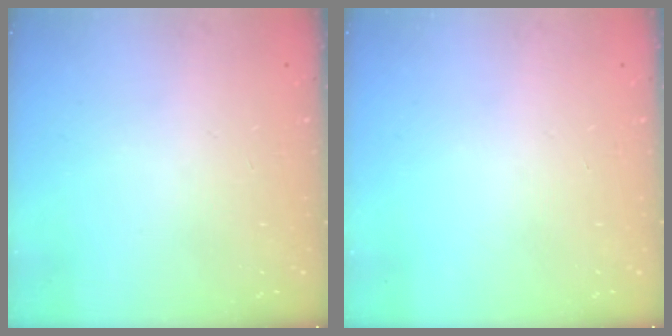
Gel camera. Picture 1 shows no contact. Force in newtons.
{"total": 0.0}